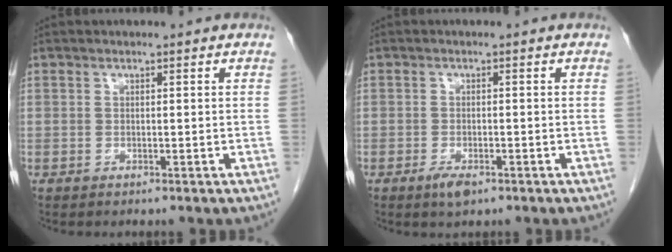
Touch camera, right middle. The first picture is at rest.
{"total": 2.7, "force": [-1.6, 0.9, 1.9], "torque": [-0.038, -0.002, -0.024]}